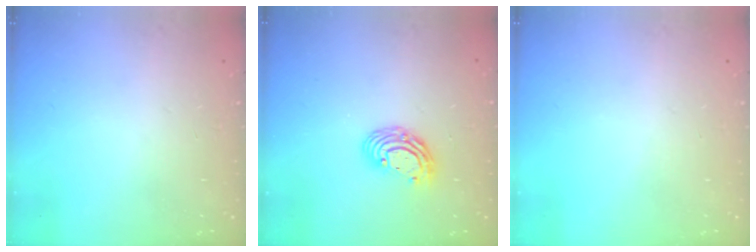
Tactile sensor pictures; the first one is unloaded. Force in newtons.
{"total": 8.7, "press": 8.6, "slide": 1.2}
{"total": 0.0}